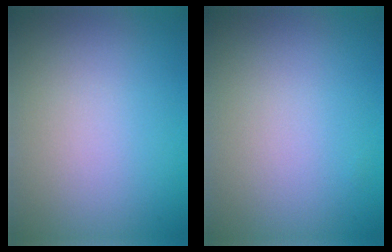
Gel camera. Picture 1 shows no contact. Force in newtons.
{"total": 0.0}